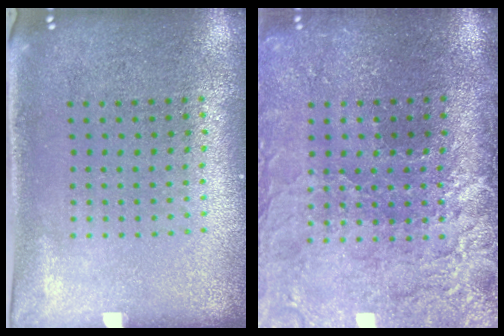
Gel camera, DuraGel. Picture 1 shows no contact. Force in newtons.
{"total": 4.3, "press": 3.5, "slide": 2.5}